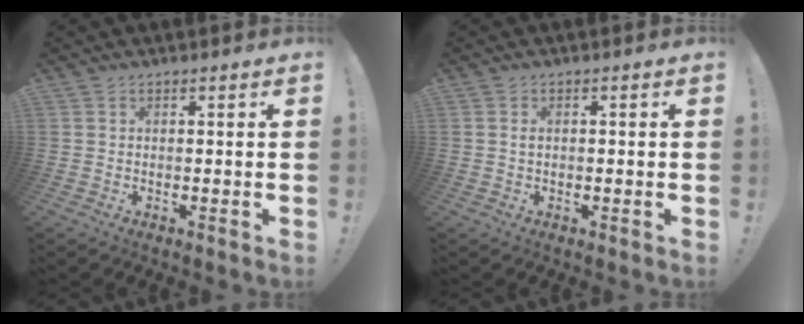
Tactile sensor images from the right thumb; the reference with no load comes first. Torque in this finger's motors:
{"motor_torque": [-0.22, -0.32, 0.34, -0.09, 0.09]}